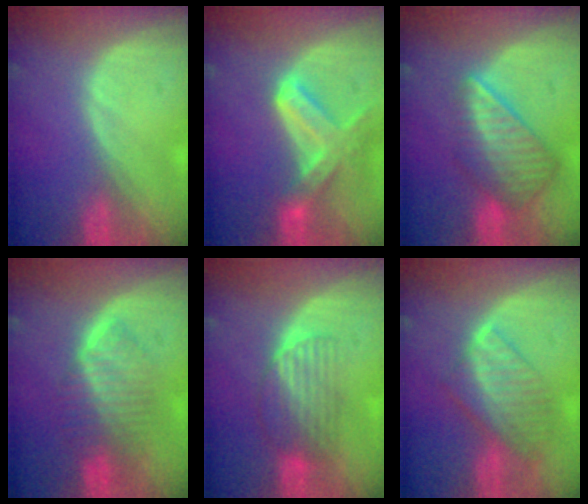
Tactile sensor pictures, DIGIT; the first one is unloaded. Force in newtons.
{"total": 7.2, "press": 6.6, "slide": 2.9}
{"total": 8.8, "press": 7.6, "slide": 4.4}
{"total": 6.4, "press": 6.4, "slide": 0.9}
{"total": 6.5, "press": 5.7, "slide": 3.2}
{"total": 8.1, "press": 7.1, "slide": 3.9}